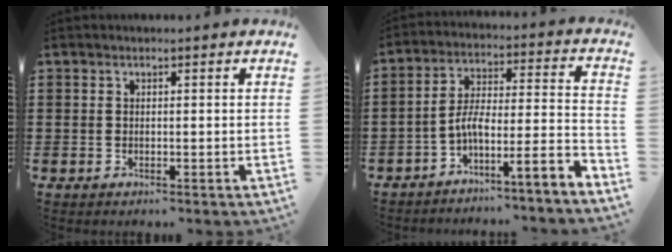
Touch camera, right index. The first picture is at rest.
{"total": 6.4, "force": [-4.8, -0.2, 4.3], "torque": [-0.076, -0.017, -0.100]}